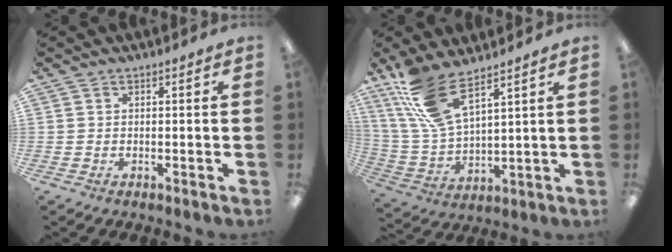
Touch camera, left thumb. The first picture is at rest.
{"total": 13.6, "force": [9.5, 4.2, 8.8], "torque": [-0.205, -0.040, 0.172]}